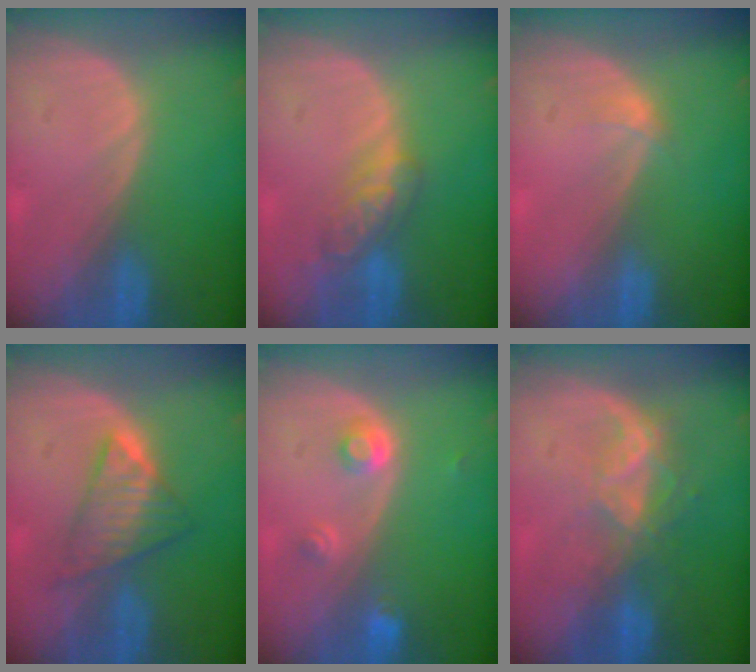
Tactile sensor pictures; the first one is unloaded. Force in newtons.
{"total": 5.4, "press": 5.0, "slide": 2.1}
{"total": 1.0, "press": 1.0, "slide": 0.1}
{"total": 6.0, "press": 5.9, "slide": 0.6}
{"total": 3.0, "press": 2.8, "slide": 1.2}
{"total": 6.6, "press": 5.7, "slide": 3.4}